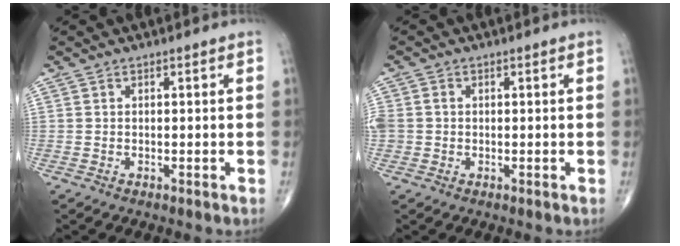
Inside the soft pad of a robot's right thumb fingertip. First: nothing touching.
{"total": 3.2, "force": [-0.1, 2.8, 1.4], "torque": [-0.034, 0.008, 0.002]}